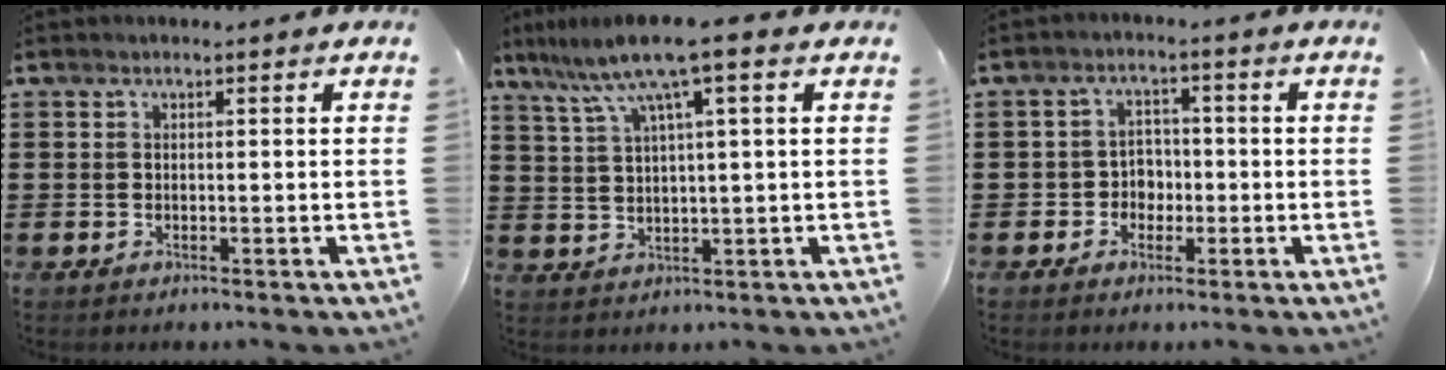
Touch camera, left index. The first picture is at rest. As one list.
[{"total": 8.1, "force": [4.2, 0.3, 6.9], "torque": [-0.153, -0.012, 0.066]}, {"total": 3.2, "force": [-1.1, 2.7, 1.2], "torque": [-0.032, 0.006, -0.028]}]